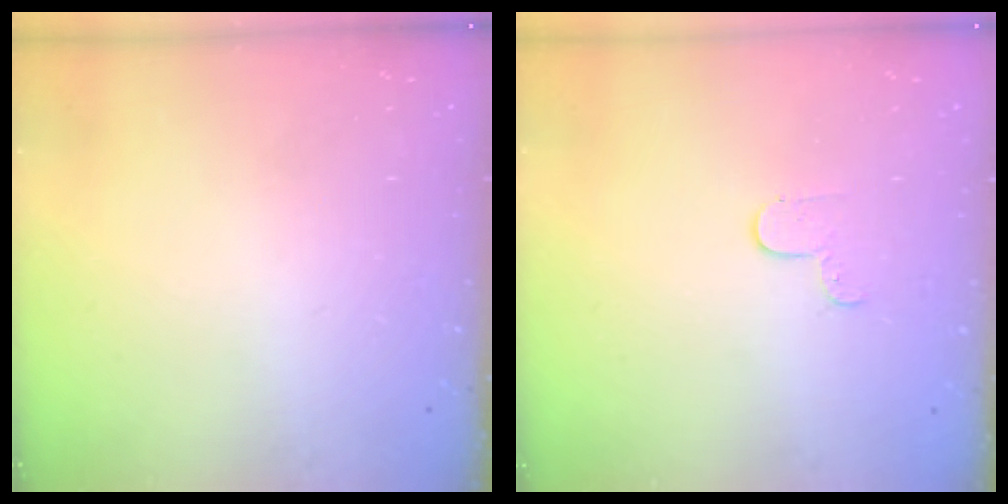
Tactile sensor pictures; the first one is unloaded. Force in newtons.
{"total": 3.3, "press": 3.2, "slide": 0.3}